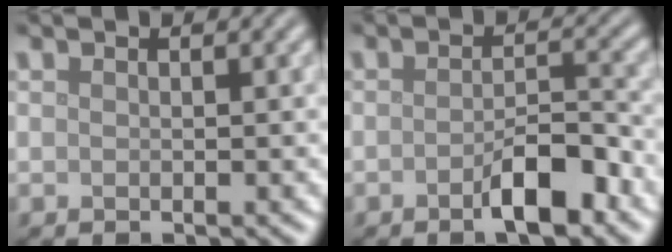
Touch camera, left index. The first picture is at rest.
{"total": 3.9, "force": [-2.1, 1.1, 3.0], "torque": [-0.048, 0.007, -0.035]}